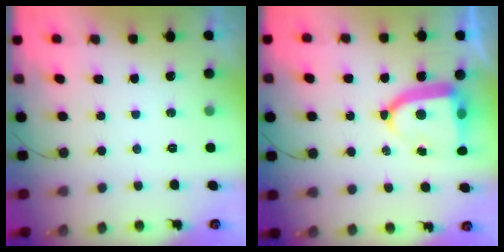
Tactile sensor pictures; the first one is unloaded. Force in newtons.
{"total": 9.3, "press": 9.2, "slide": 1.0}